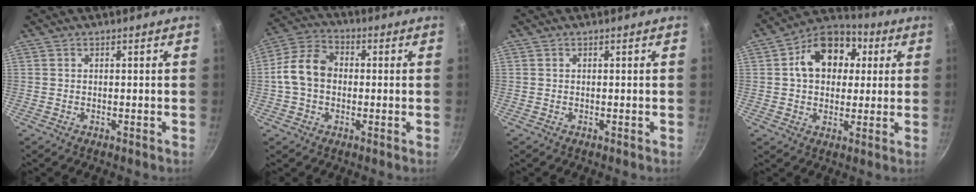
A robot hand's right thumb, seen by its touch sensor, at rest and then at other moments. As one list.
[{"total": 9.9, "force": [-0.2, 7.5, 6.5], "torque": [-0.099, 0.027, -0.022]}, {"total": 0.0}, {"total": 14.8, "force": [3.5, 11.1, 9.2], "torque": [-0.113, 0.019, 0.038]}]